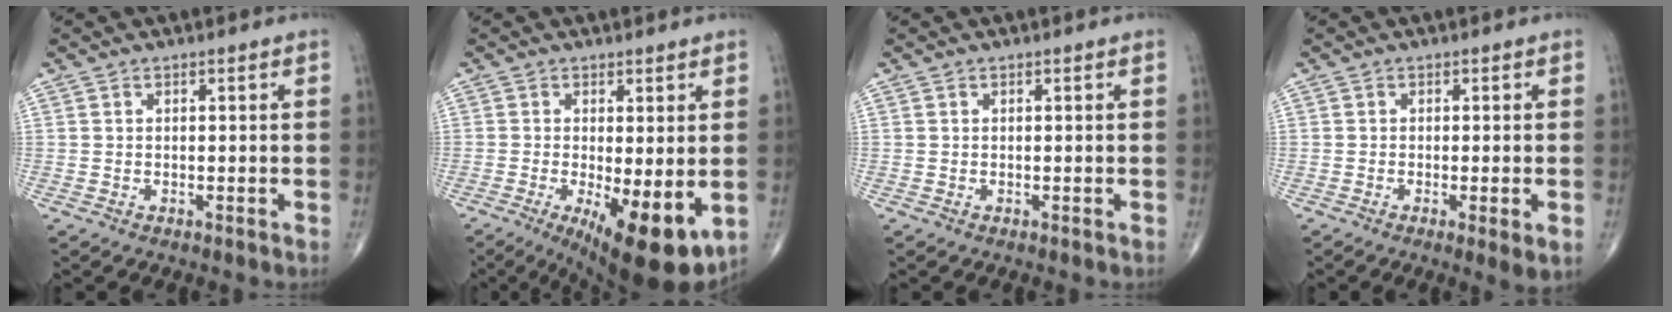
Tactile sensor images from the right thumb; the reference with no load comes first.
{"total": 12.5, "force": [-3.3, 4.1, 11.4], "torque": [-0.165, -0.026, -0.037]}
{"total": 0.0}
{"total": 3.6, "force": [-1.0, 0.6, 3.4], "torque": [-0.058, -0.012, -0.017]}